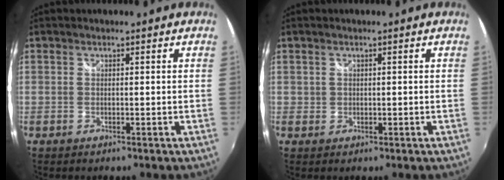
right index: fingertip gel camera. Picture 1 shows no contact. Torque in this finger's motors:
{"motor_torque": [-0.04, -0.02, -0.03, -0.01]}